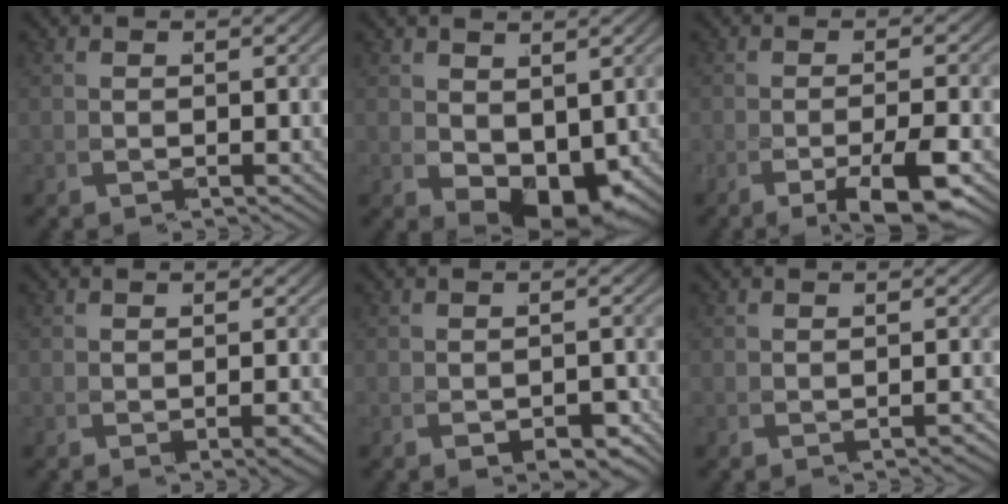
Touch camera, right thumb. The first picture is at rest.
{"total": 5.4, "force": [-0.8, 3.4, 4.1], "torque": [-0.075, -0.020, -0.001]}
{"total": 3.4, "force": [-2.0, -0.8, 2.6], "torque": [-0.049, 0.005, -0.035]}
{"total": 1.0, "force": [-0.7, -0.4, 0.6], "torque": [-0.014, -0.004, -0.009]}
{"total": 1.8, "force": [-1.5, 0.6, 0.9], "torque": [-0.031, -0.014, -0.015]}
{"total": 1.0, "force": [-0.8, -0.6, -0.1], "torque": [-0.007, -0.005, -0.011]}